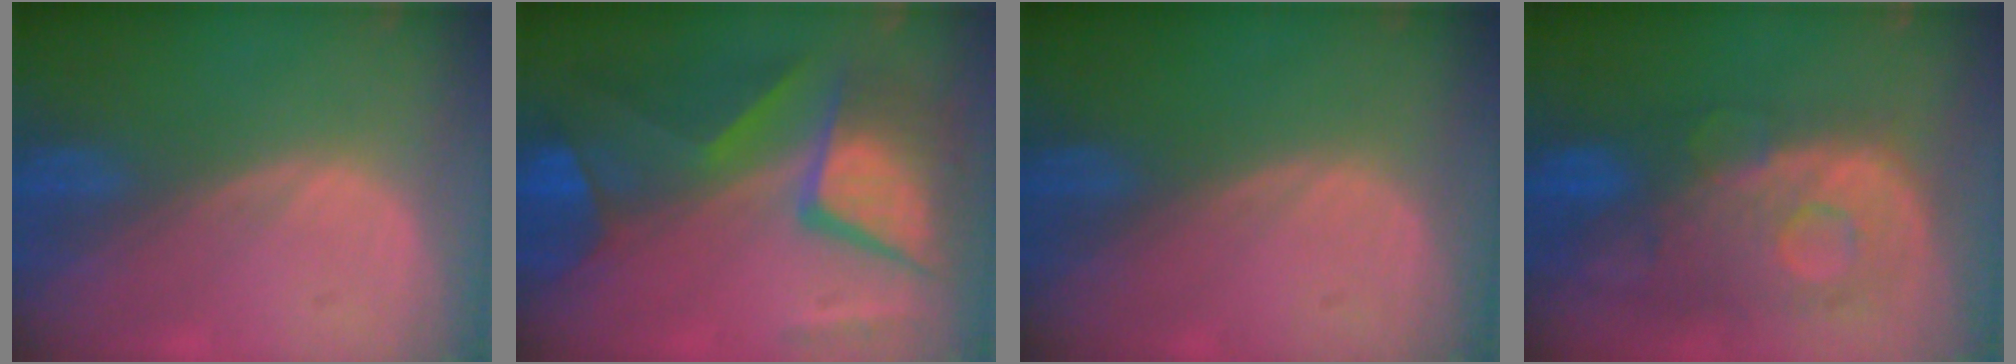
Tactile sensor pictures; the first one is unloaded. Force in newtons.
{"total": 11.9, "press": 11.8, "slide": 1.1}
{"total": 0.0}
{"total": 11.2, "press": 9.7, "slide": 5.6}